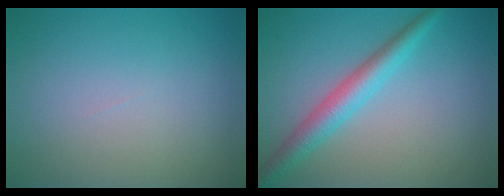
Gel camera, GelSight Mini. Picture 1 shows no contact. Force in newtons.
{"total": 3.6, "press": 3.6, "slide": 0.0}